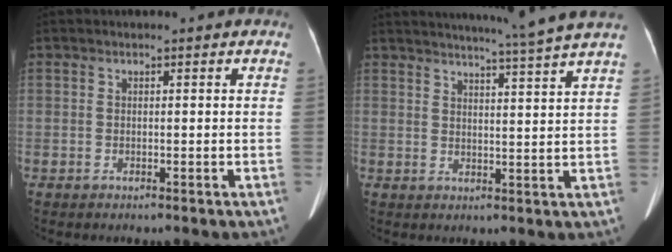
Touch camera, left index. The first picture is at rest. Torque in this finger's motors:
{"motor_torque": [0.81, -1.33, 0.09, 0.06]}